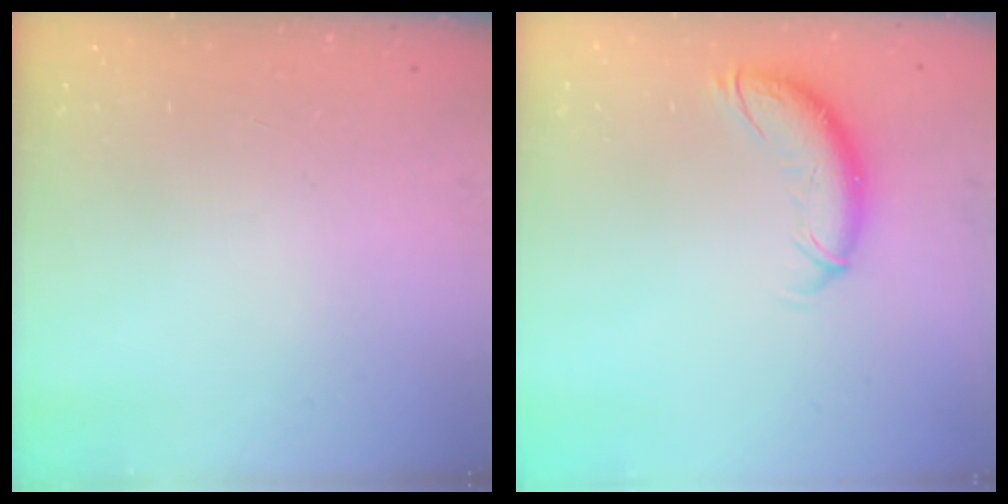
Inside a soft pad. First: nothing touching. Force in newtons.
{"total": 10.7, "press": 10.6, "slide": 1.5}